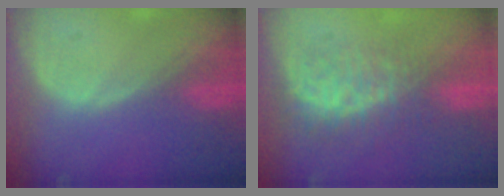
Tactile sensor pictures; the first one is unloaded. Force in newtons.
{"total": 8.6, "press": 7.4, "slide": 4.4}